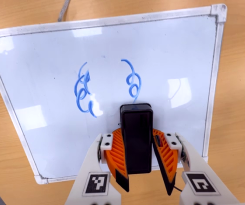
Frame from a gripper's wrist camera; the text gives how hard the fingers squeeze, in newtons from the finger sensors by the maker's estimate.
{"total": 8.3, "left": 8.9, "right": 7.7}